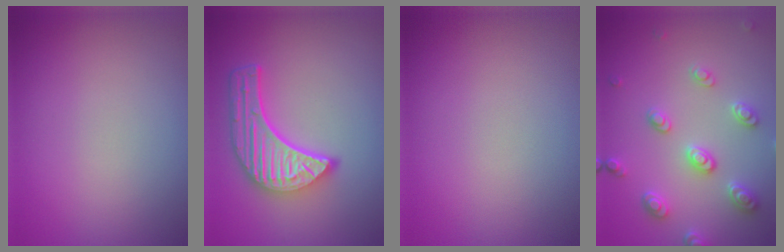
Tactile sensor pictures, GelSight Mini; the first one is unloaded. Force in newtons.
{"total": 5.7, "press": 4.5, "slide": 3.6}
{"total": 0.0}
{"total": 3.7, "press": 3.3, "slide": 1.6}